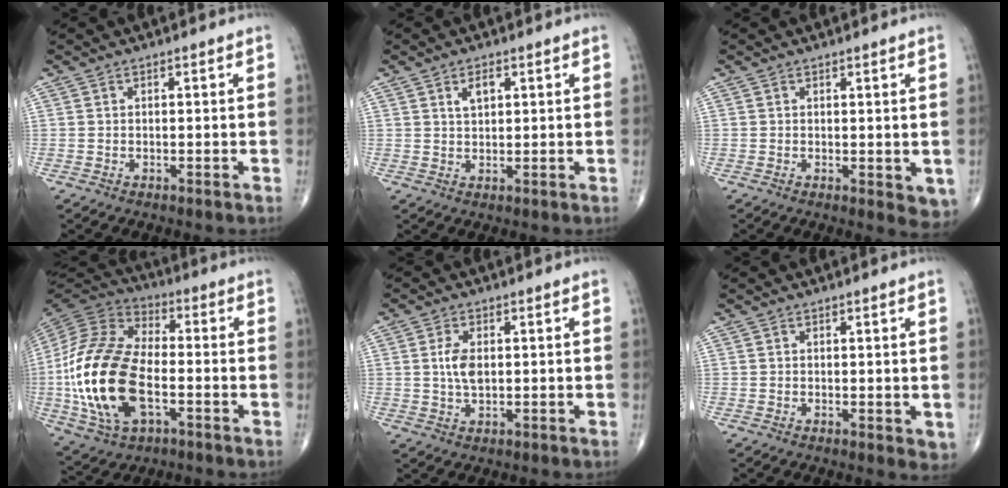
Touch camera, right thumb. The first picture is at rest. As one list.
[{"total": 3.0, "force": [1.3, 1.6, 2.1], "torque": [-0.030, -0.004, 0.024]}, {"total": 3.8, "force": [-0.1, 1.8, 3.3], "torque": [-0.027, -0.009, 0.000]}, {"total": 23.4, "force": [-4.3, 12.7, 19.2], "torque": [-0.405, 0.011, -0.078]}, {"total": 4.3, "force": [0.5, 2.3, 3.7], "torque": [-0.074, -0.004, 0.011]}, {"total": 2.4, "force": [0.2, 1.2, 2.0], "torque": [-0.020, -0.007, 0.003]}]